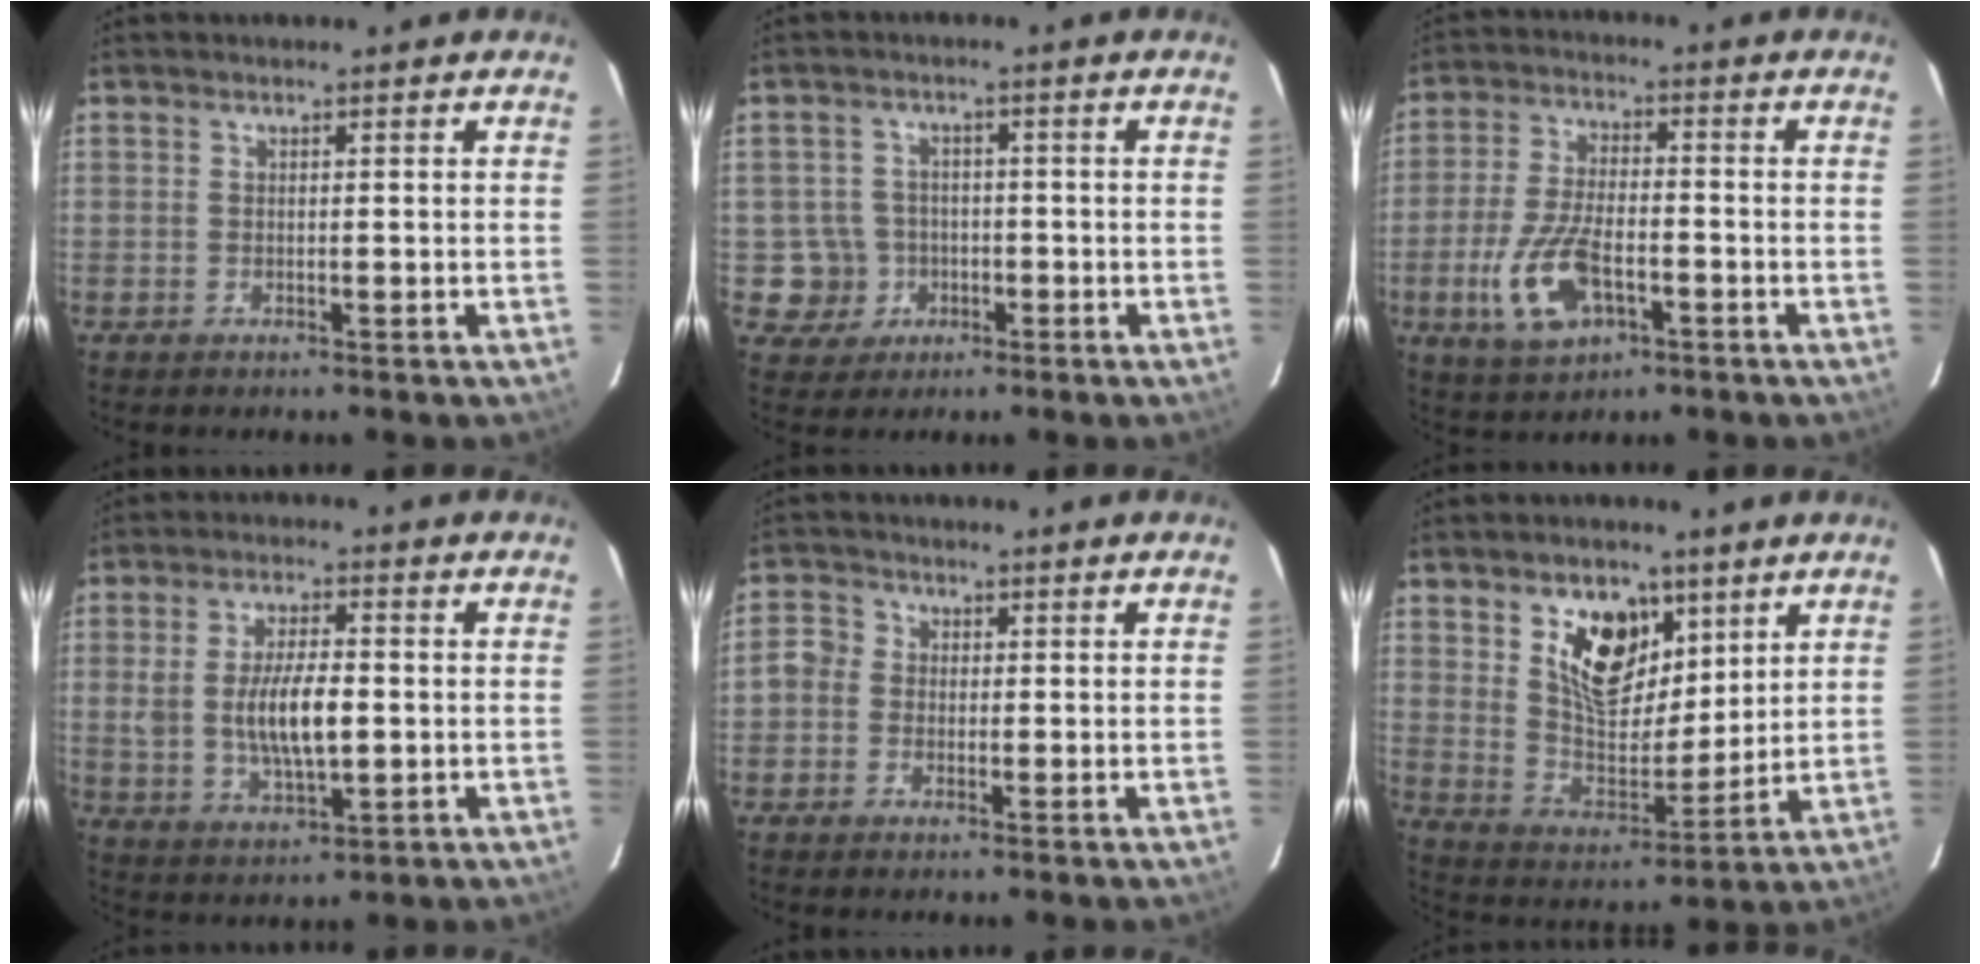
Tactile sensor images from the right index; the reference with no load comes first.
{"total": 5.8, "force": [-1.5, 5.6, 0.3], "torque": [-0.018, 0.024, -0.017]}
{"total": 11.7, "force": [-4.3, 5.4, 9.4], "torque": [-0.207, -0.008, -0.074]}
{"total": 10.1, "force": [-0.3, 4.0, 9.3], "torque": [-0.179, -0.003, 0.001]}
{"total": 3.6, "force": [-0.9, 3.3, 0.9], "torque": [-0.012, 0.012, -0.026]}
{"total": 13.2, "force": [6.5, 7.8, 8.4], "torque": [-0.142, -0.004, 0.124]}